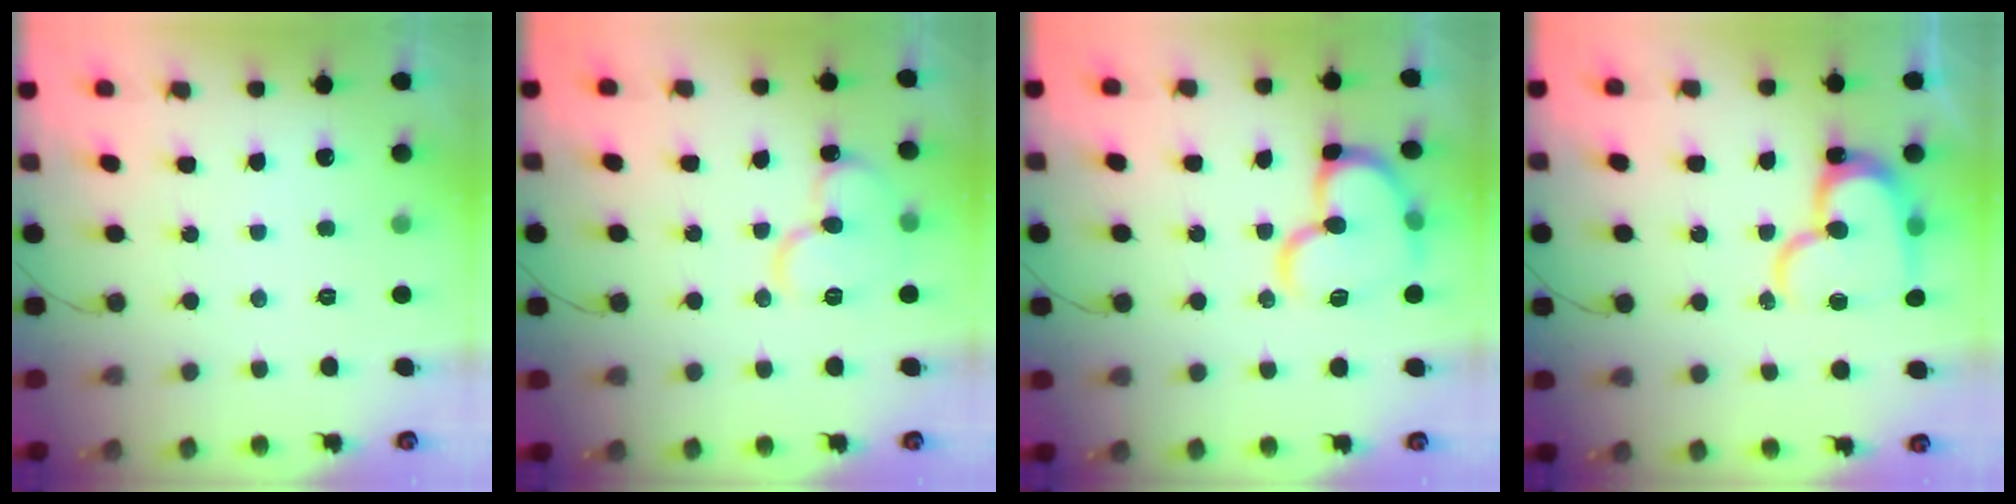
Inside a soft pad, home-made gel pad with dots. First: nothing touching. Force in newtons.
{"total": 12.1, "press": 12.0, "slide": 1.7}
{"total": 15.3, "press": 15.2, "slide": 1.2}
{"total": 17.2, "press": 17.2, "slide": 1.5}